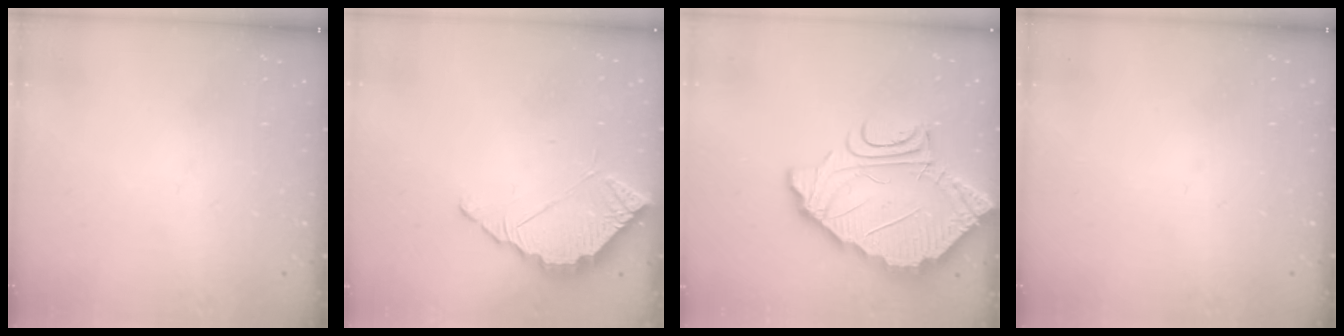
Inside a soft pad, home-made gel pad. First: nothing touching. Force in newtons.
{"total": 4.4, "press": 4.4, "slide": 0.3}
{"total": 12.6, "press": 12.6, "slide": 0.9}
{"total": 0.0}